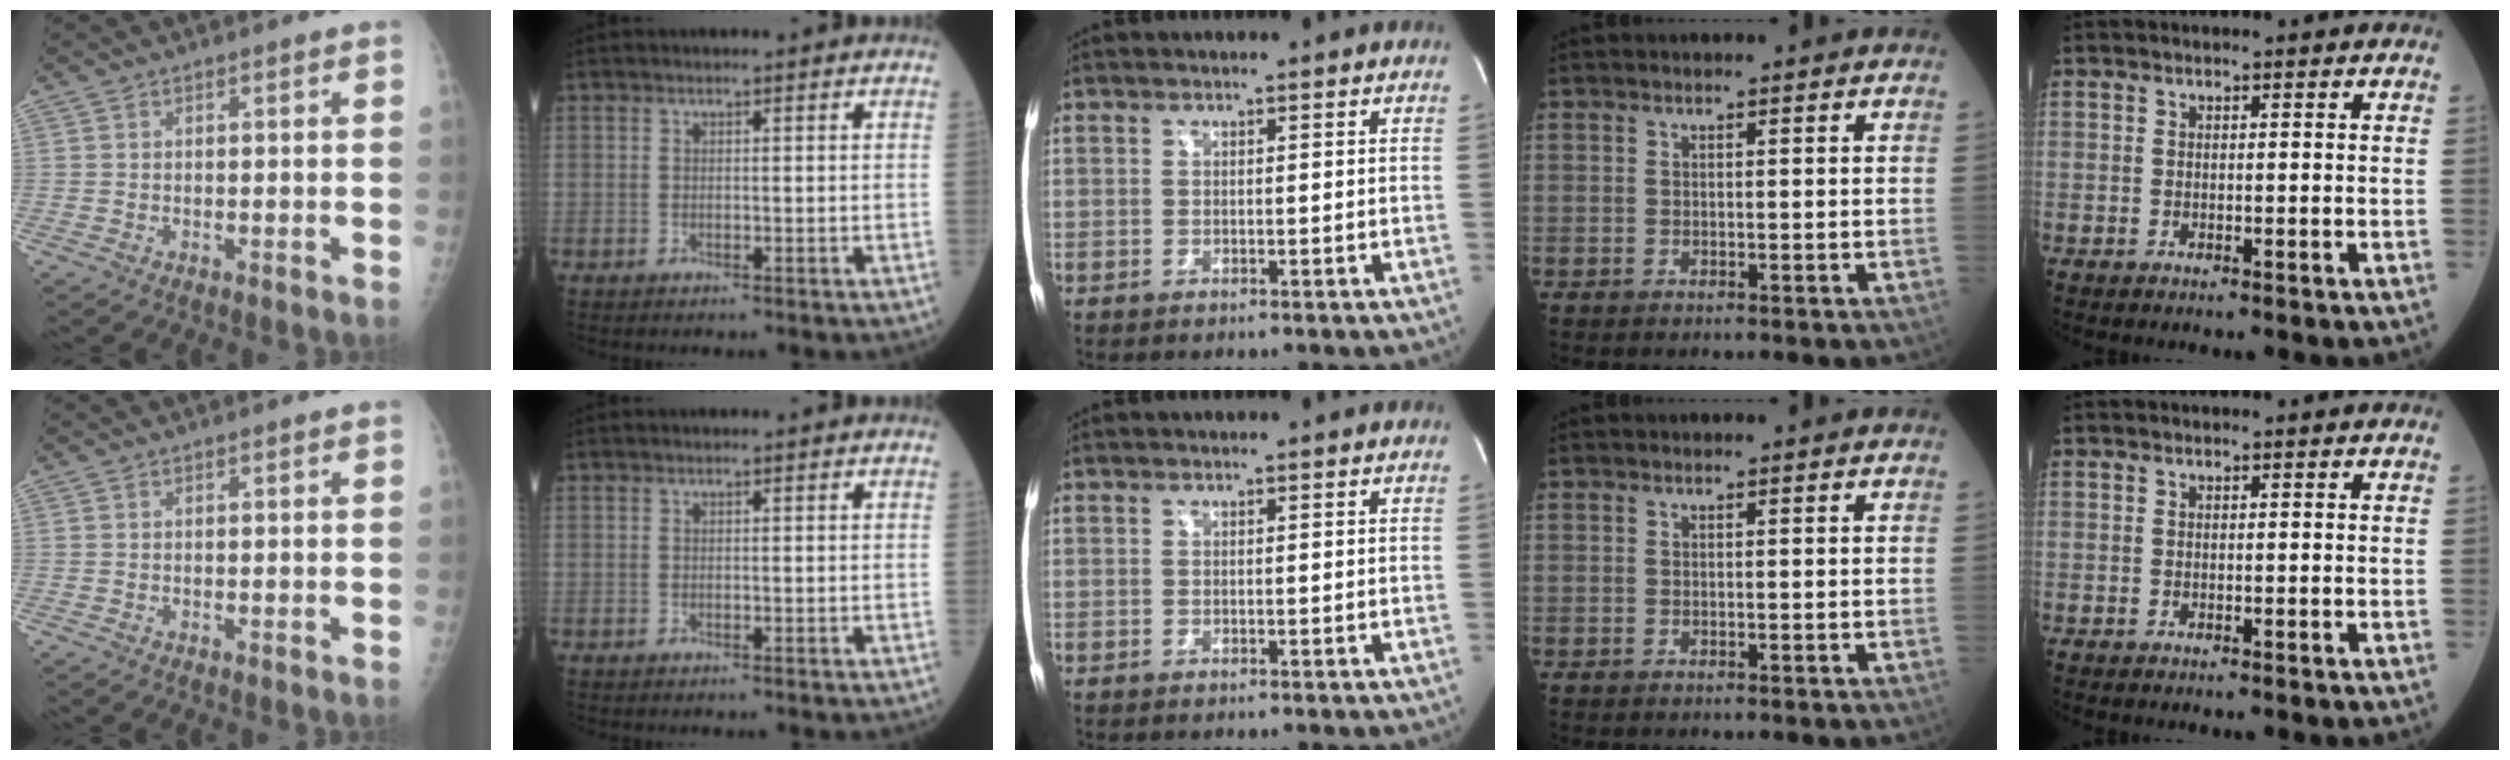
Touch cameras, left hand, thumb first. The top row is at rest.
{}